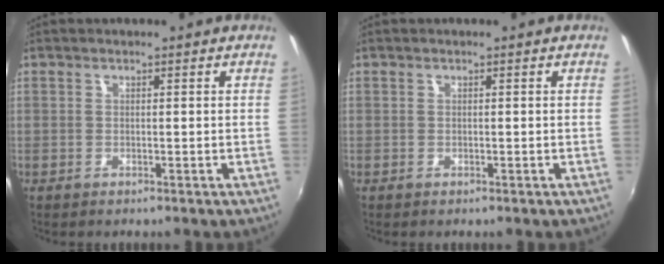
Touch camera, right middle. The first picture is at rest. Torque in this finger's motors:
{"motor_torque": [0.01, -0.02, -0.03, 0.00]}